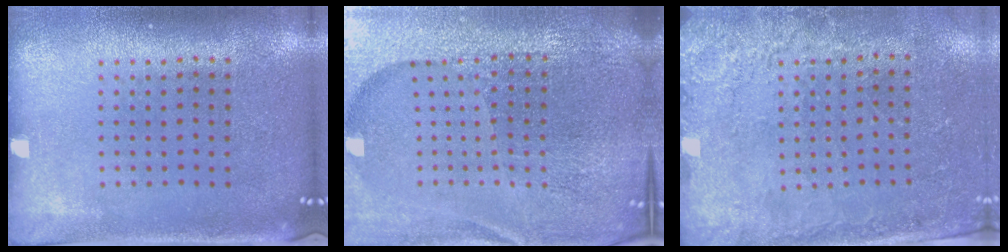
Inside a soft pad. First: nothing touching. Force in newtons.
{"total": 6.1, "press": 5.4, "slide": 2.9}
{"total": 2.6, "press": 2.4, "slide": 1.1}